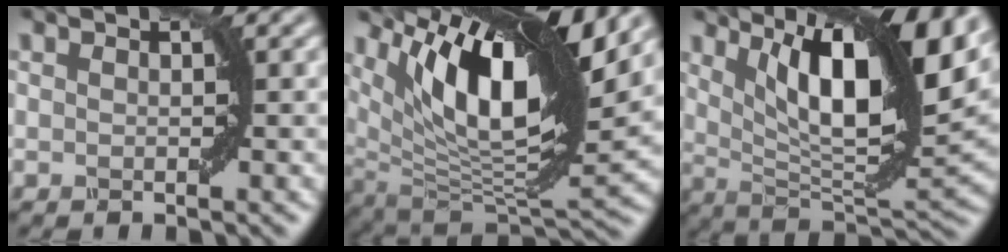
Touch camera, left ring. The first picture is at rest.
{"total": 13.4, "force": [6.6, 4.5, 10.8], "torque": [-0.196, 0.017, 0.122]}
{"total": 12.5, "force": [4.9, 3.6, 10.9], "torque": [-0.162, 0.003, 0.090]}